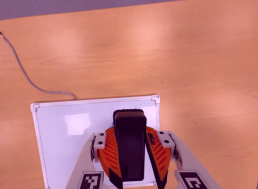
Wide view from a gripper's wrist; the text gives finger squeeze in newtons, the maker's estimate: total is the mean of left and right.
{"total": 11.5, "left": 10.7, "right": 12.3}